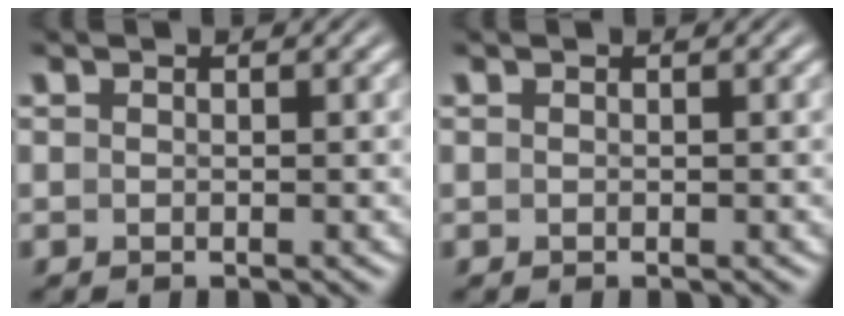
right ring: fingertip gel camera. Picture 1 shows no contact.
{"total": 0.0}